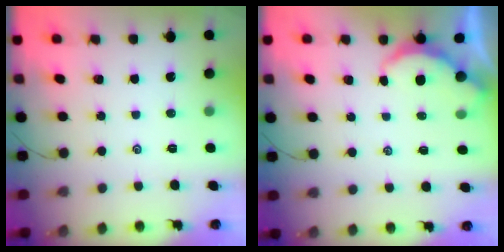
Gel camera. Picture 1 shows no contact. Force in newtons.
{"total": 2.7, "press": 2.7, "slide": 0.3}